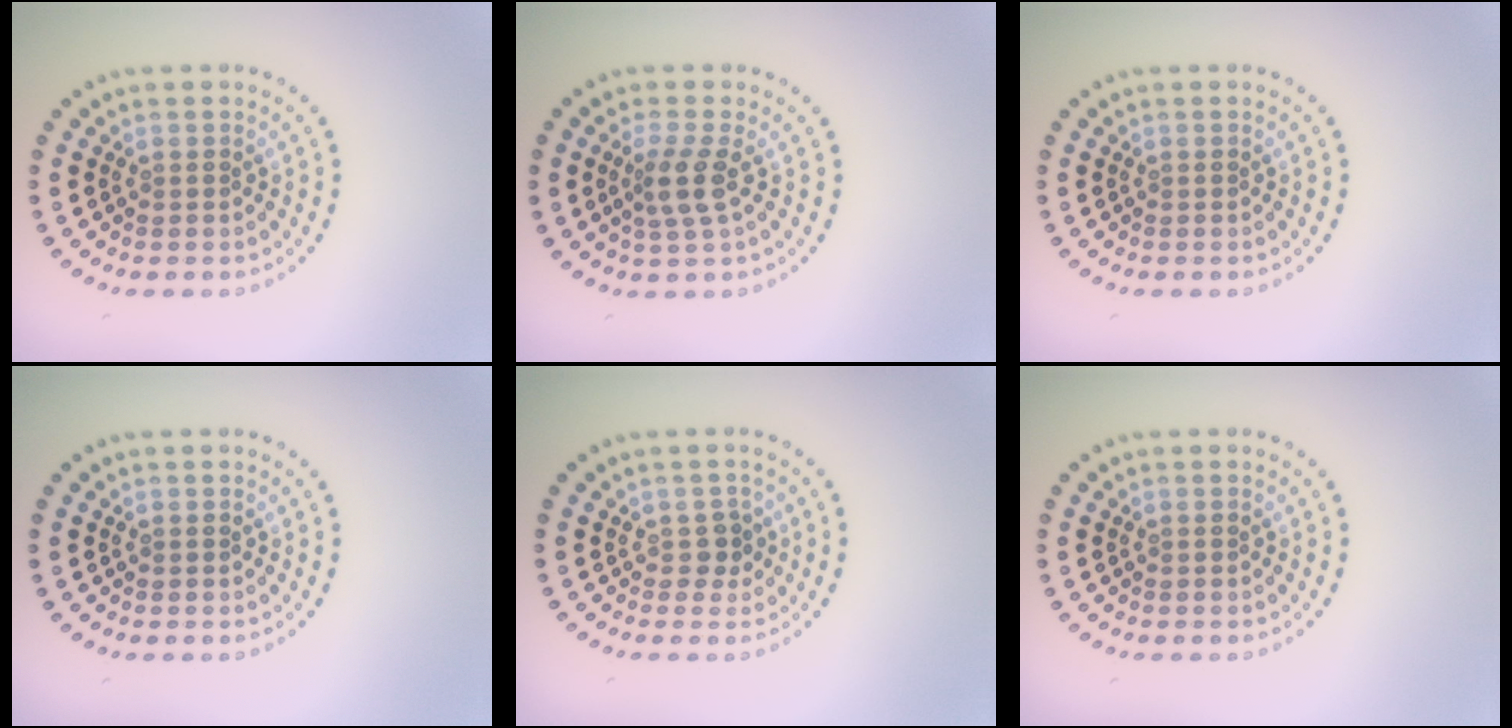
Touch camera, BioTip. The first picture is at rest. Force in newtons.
{"total": 2.5, "press": 2.0, "slide": 1.5}
{"total": 0.0}
{"total": 0.0}
{"total": 1.3, "press": 1.0, "slide": 0.8}
{"total": 0.0}